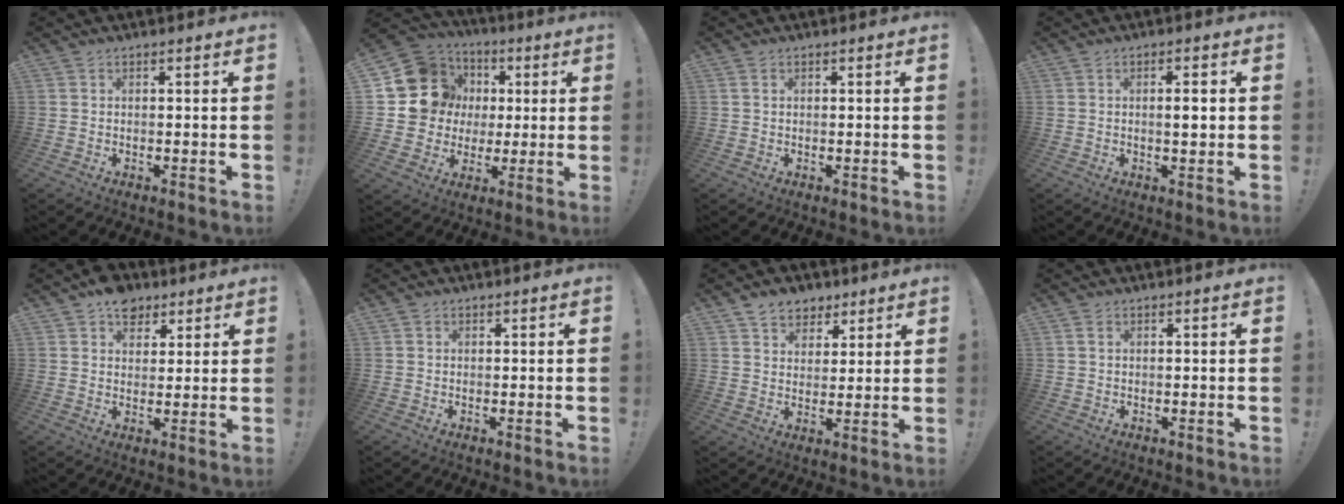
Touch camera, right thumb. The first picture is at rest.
{"total": 14.3, "force": [2.9, 13.3, 4.5], "torque": [-0.059, -0.008, 0.083]}
{"total": 0.6, "force": [0.3, 0.3, 0.4], "torque": [-0.003, -0.001, 0.004]}
{"total": 3.0, "force": [0.1, 0.5, 3.0], "torque": [-0.041, -0.003, -0.004]}
{"total": 8.2, "force": [4.8, 6.0, 2.9], "torque": [-0.029, -0.025, 0.091]}
{"total": 0.6, "force": [0.2, 0.6, -0.1], "torque": [0.008, -0.001, 0.003]}
{"total": 7.4, "force": [4.7, 5.5, 1.4], "torque": [-0.019, -0.030, 0.092]}
{"total": 1.3, "force": [0.5, 0.6, 0.9], "torque": [-0.012, 0.000, 0.008]}